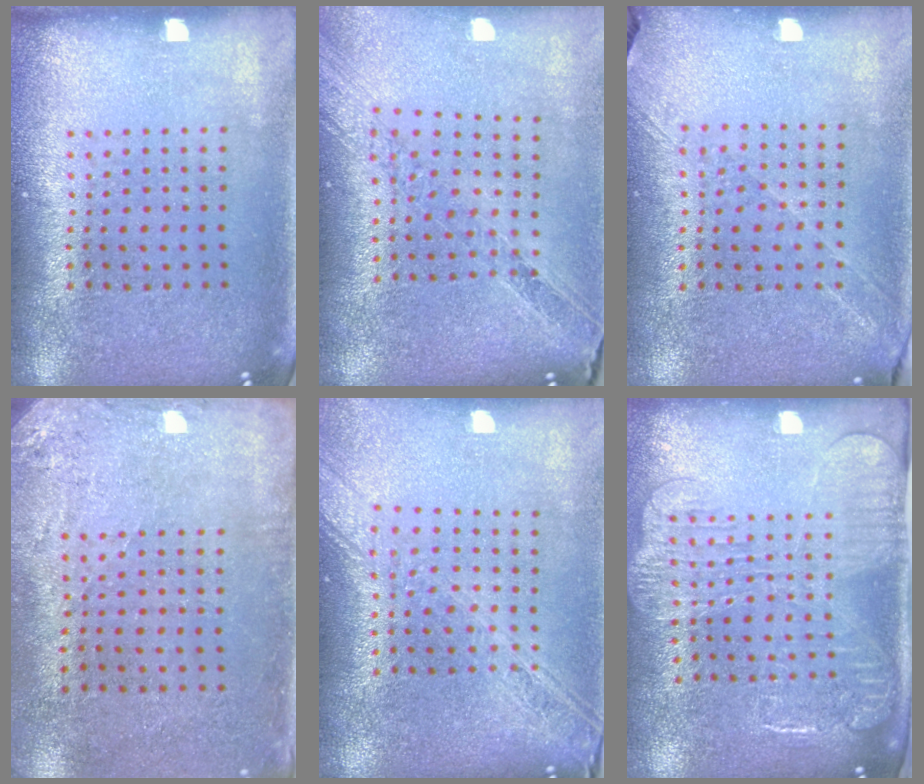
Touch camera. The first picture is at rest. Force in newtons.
{"total": 1.1, "press": 1.1, "slide": 0.3}
{"total": 1.4, "press": 1.2, "slide": 0.7}
{"total": 2.8, "press": 2.3, "slide": 1.6}
{"total": 2.2, "press": 1.9, "slide": 1.2}
{"total": 2.5, "press": 2.1, "slide": 1.4}